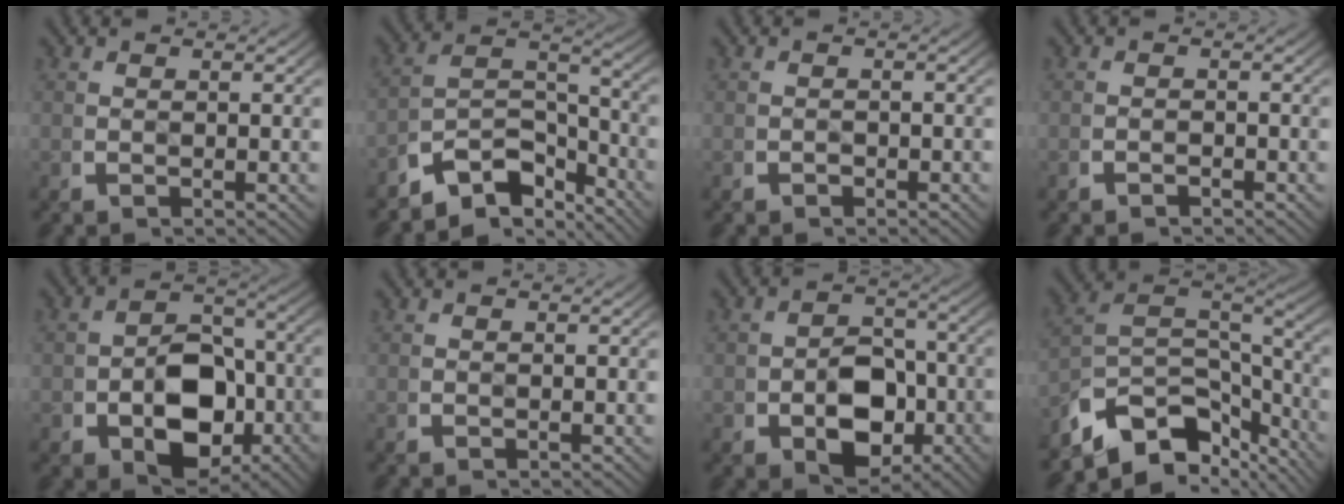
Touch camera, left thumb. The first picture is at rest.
{"total": 9.0, "force": [-3.9, 5.2, 6.1], "torque": [-0.123, -0.033, -0.058]}
{"total": 0.5, "force": [-0.5, 0.2, 0.1], "torque": [-0.002, -0.003, -0.009]}
{"total": 1.0, "force": [-0.9, 0.2, 0.1], "torque": [-0.002, -0.004, -0.016]}
{"total": 9.9, "force": [-1.9, 6.8, 6.9], "torque": [-0.121, -0.038, -0.014]}
{"total": 0.0}
{"total": 7.5, "force": [-1.5, 5.4, 5.0], "torque": [-0.084, -0.031, -0.012]}
{"total": 11.4, "force": [-3.9, 7.2, 8.0], "torque": [-0.191, -0.045, -0.047]}